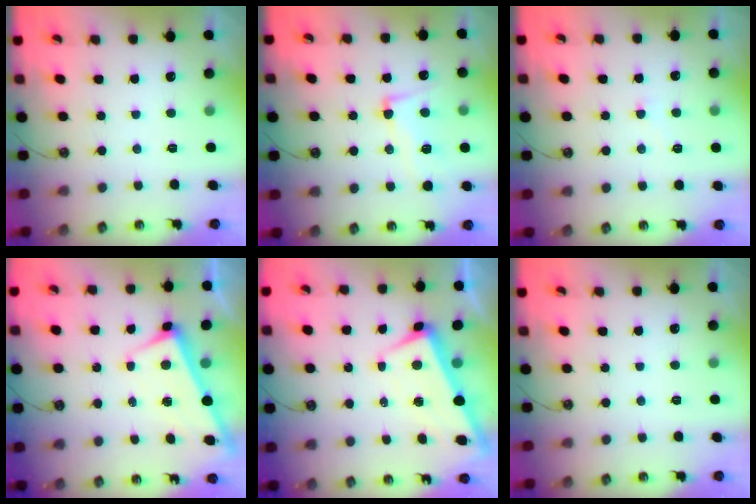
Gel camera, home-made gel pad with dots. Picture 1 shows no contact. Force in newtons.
{"total": 5.2, "press": 5.1, "slide": 1.3}
{"total": 2.7, "press": 2.7, "slide": 0.5}
{"total": 2.6, "press": 2.6, "slide": 0.4}
{"total": 1.0, "press": 0.7, "slide": 0.7}
{"total": 0.0}